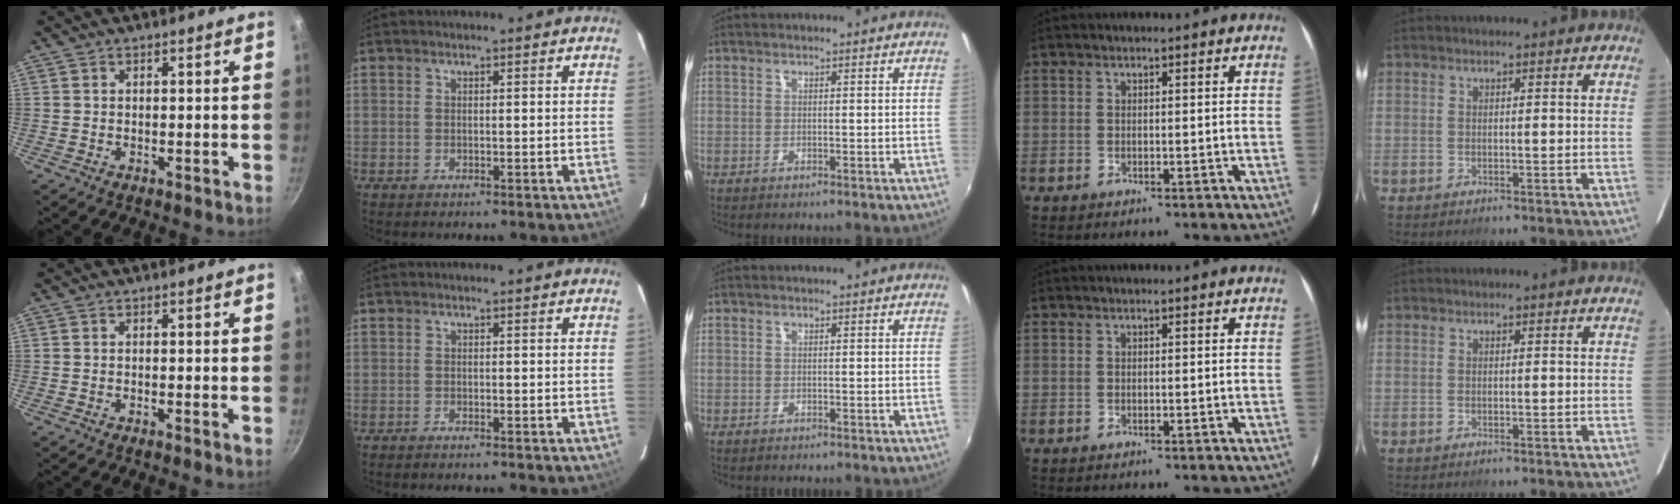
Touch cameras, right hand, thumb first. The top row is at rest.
{"thumb": {"total": 0.5, "force": [-0.1, -0.1, 0.5], "torque": [-0.007, -0.002, -0.004]}, "index": {"total": 0.7, "force": [-0.7, 0.1, 0.3], "torque": [-0.008, -0.001, -0.014]}}